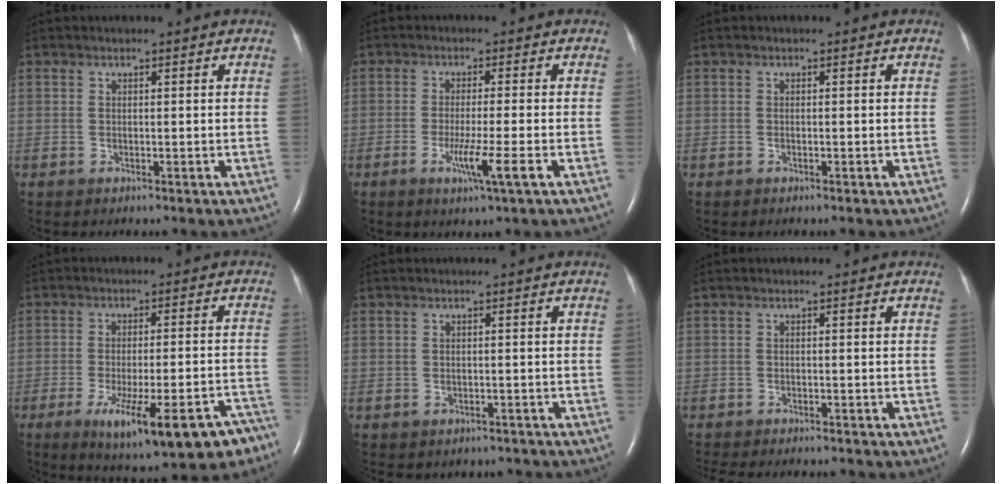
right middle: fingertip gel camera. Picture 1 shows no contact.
{"total": 5.2, "force": [-2.1, -0.8, 4.7], "torque": [-0.085, -0.015, -0.037]}
{"total": 0.0}
{"total": 16.3, "force": [-10.4, 3.8, 12.0], "torque": [-0.122, 0.004, -0.143]}
{"total": 3.5, "force": [-3.1, 1.7, 0.2], "torque": [-0.007, 0.007, -0.037]}
{"total": 9.6, "force": [-8.7, 1.6, 3.7], "torque": [-0.054, -0.014, -0.117]}